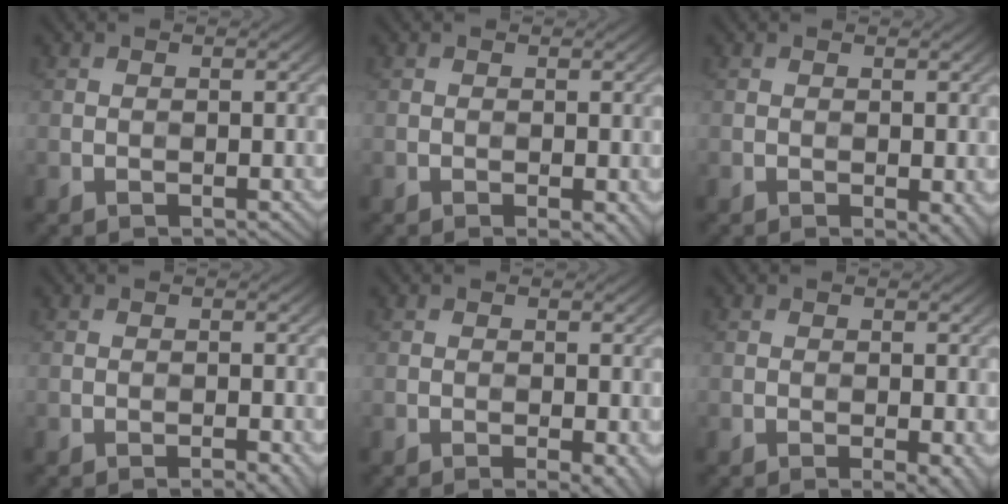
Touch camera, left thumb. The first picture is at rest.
{"total": 1.4, "force": [-0.3, 0.4, 1.3], "torque": [-0.022, -0.005, -0.002]}
{"total": 1.9, "force": [-0.3, 0.9, 1.6], "torque": [-0.021, -0.007, -0.001]}
{"total": 1.4, "force": [-0.7, 0.1, 1.2], "torque": [-0.016, 0.002, -0.008]}
{"total": 1.6, "force": [-0.4, 0.2, 1.5], "torque": [-0.023, -0.002, -0.006]}
{"total": 1.7, "force": [-0.5, 0.3, 1.7], "torque": [-0.025, -0.004, -0.006]}